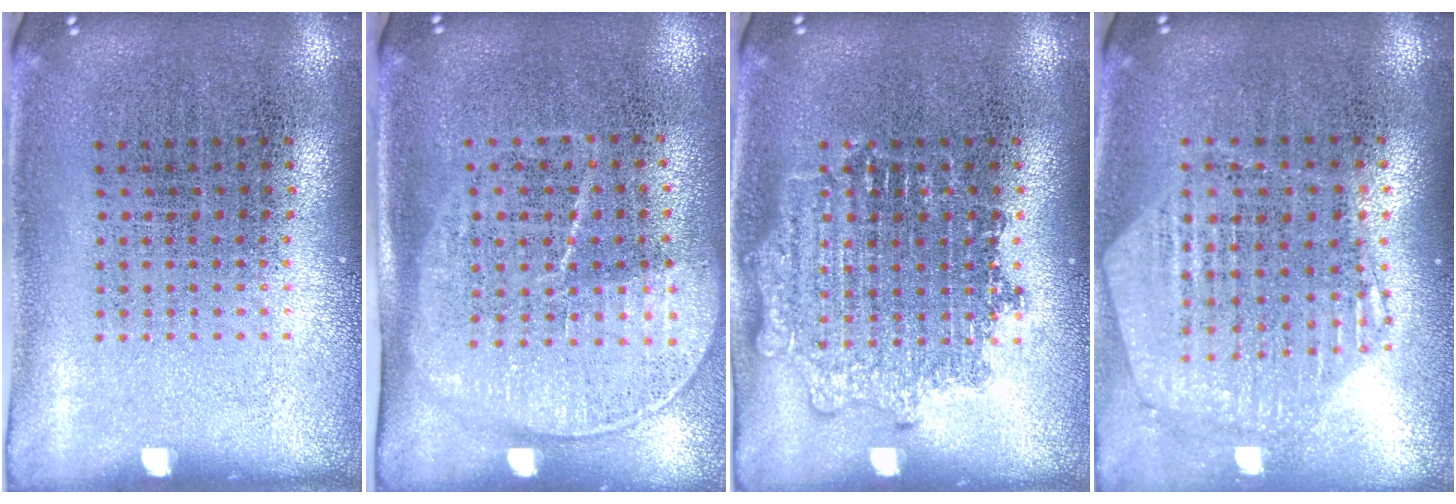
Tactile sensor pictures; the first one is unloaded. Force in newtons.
{"total": 1.6, "press": 1.3, "slide": 0.9}
{"total": 2.4, "press": 2.4, "slide": 0.3}
{"total": 1.1, "press": 1.1, "slide": 0.2}